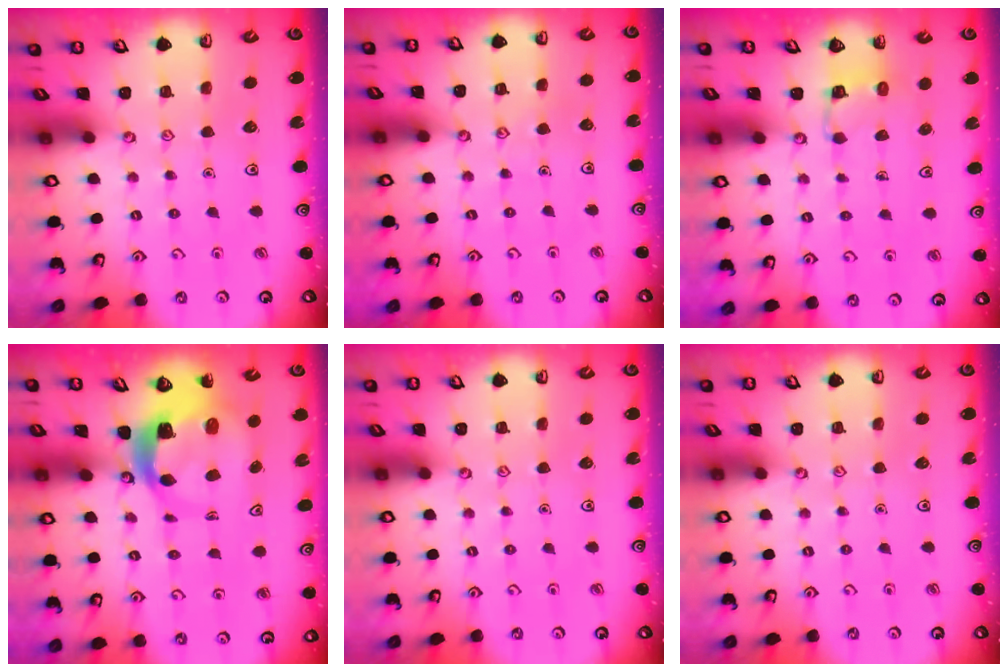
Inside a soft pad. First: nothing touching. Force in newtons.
{"total": 4.0, "press": 4.0, "slide": 0.2}
{"total": 3.7, "press": 3.7, "slide": 0.4}
{"total": 6.4, "press": 6.3, "slide": 0.9}
{"total": 0.0}
{"total": 0.0}